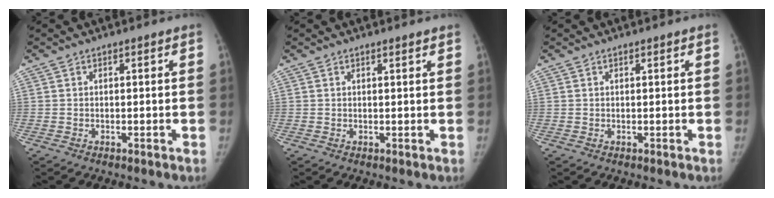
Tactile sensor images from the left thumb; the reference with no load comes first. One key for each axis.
{"total": 1.2, "fx": 1.1, "fy": 0.1, "fz": 0.6, "tx": -0.005, "ty": -0.002, "tz": 0.016}
{"total": 0.0}